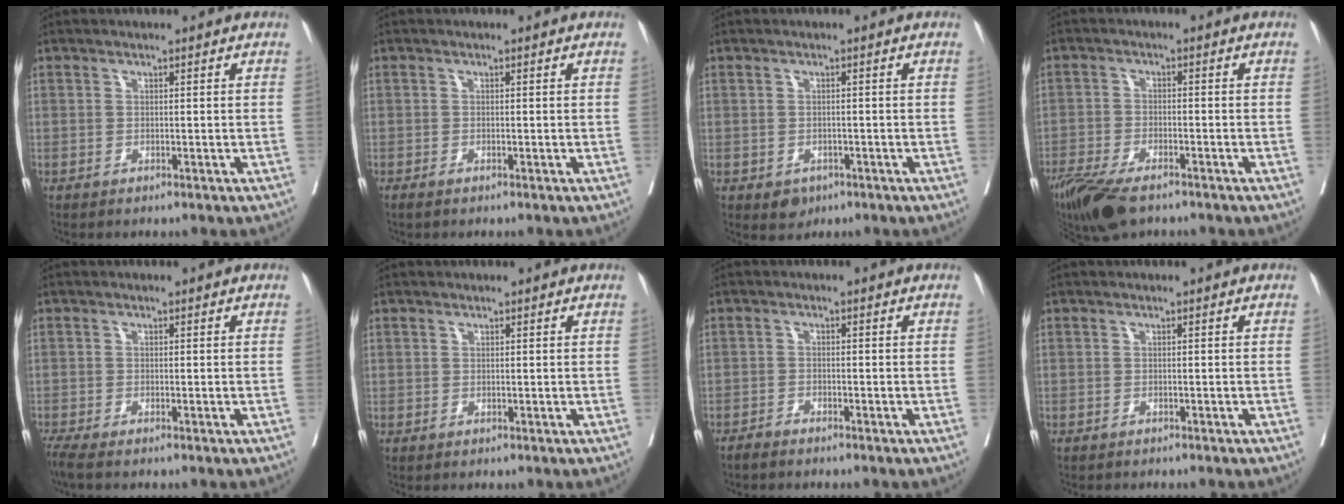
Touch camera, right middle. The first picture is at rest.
{"total": 1.1, "force": [-0.9, 0.1, 0.6], "torque": [-0.014, -0.004, -0.016]}
{"total": 2.7, "force": [-1.5, 2.0, 1.0], "torque": [-0.008, 0.002, -0.015]}
{"total": 10.1, "force": [-7.6, 3.1, 5.9], "torque": [-0.102, -0.019, -0.130]}
{"total": 1.9, "force": [-1.7, -0.2, 0.9], "torque": [-0.025, -0.009, -0.038]}
{"total": 0.7, "force": [0.3, 0.6, 0.0], "torque": [0.008, 0.002, 0.004]}
{"total": 1.5, "force": [-1.4, 0.0, 0.5], "torque": [-0.012, -0.002, -0.029]}
{"total": 1.3, "force": [-1.2, 0.2, 0.4], "torque": [-0.015, -0.005, -0.016]}